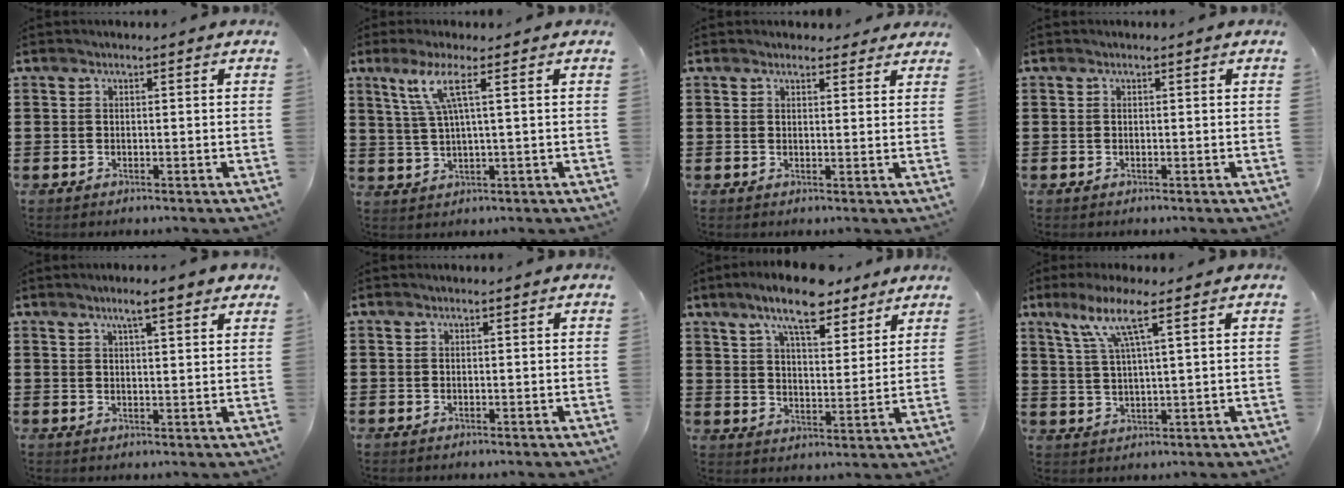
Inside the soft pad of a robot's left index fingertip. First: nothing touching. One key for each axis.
{"total": 5.8, "fx": 2.2, "fy": 0.1, "fz": 5.4, "tx": -0.119, "ty": -0.005, "tz": 0.033}
{"total": 2.2, "fx": 2.0, "fy": 0.7, "fz": 0.5, "tx": -0.007, "ty": -0.001, "tz": 0.037}
{"total": 0.0}
{"total": 4.3, "fx": 3.2, "fy": 0.3, "fz": 3.0, "tx": -0.065, "ty": 0.002, "tz": 0.054}
{"total": 0.0}
{"total": 10.3, "fx": 8.1, "fy": 2.8, "fz": 5.7, "tx": -0.117, "ty": -0.018, "tz": 0.147}
{"total": 7.6, "fx": 3.9, "fy": 0.5, "fz": 6.5, "tx": -0.136, "ty": 0.005, "tz": 0.066}